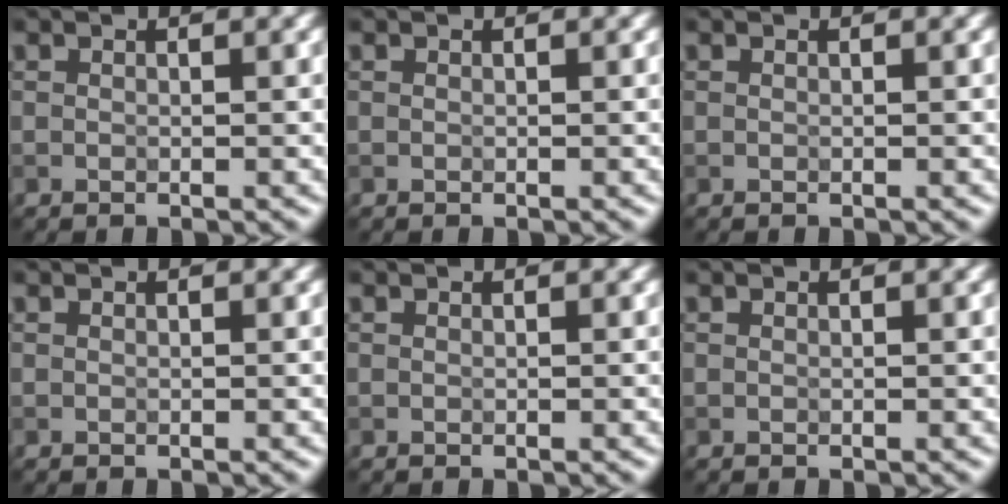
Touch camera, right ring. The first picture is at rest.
{"total": 0.0}
{"total": 0.0}
{"total": 0.0}
{"total": 0.0}
{"total": 0.0}